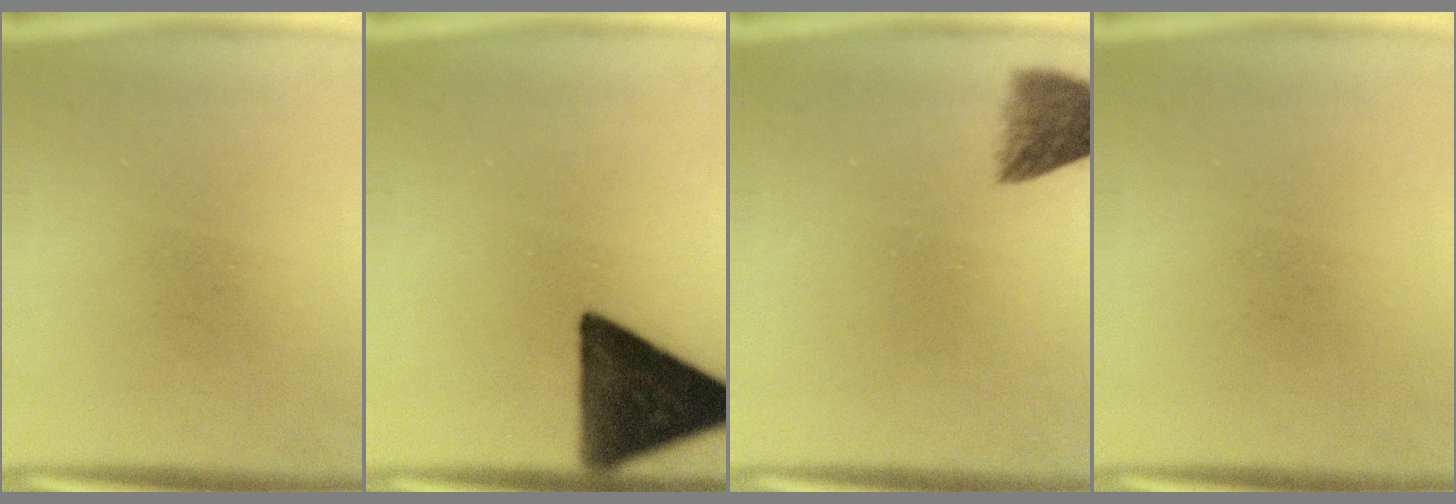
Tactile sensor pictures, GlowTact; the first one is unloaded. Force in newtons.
{"total": 14.9}
{"total": 5.0}
{"total": 0.0}